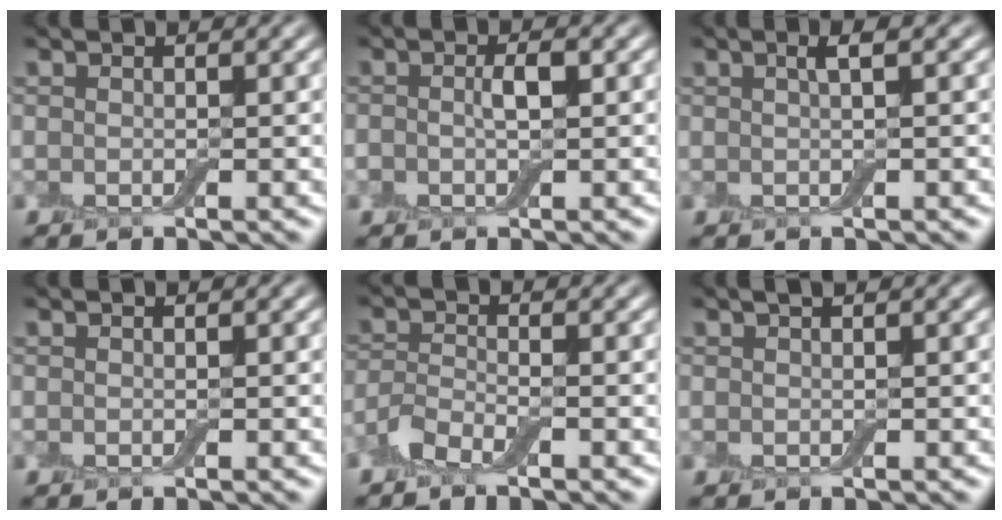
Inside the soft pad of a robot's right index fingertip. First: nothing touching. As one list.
[{"total": 1.8, "force": [-0.1, 0.7, 1.6], "torque": [-0.031, 0.004, -0.004]}, {"total": 1.6, "force": [0.5, 0.3, 1.5], "torque": [-0.026, 0.004, 0.005]}, {"total": 0.0}, {"total": 2.4, "force": [-1.7, 0.6, 1.5], "torque": [-0.033, -0.001, -0.043]}, {"total": 0.6, "force": [0.4, 0.1, 0.5], "torque": [-0.008, 0.002, 0.006]}]